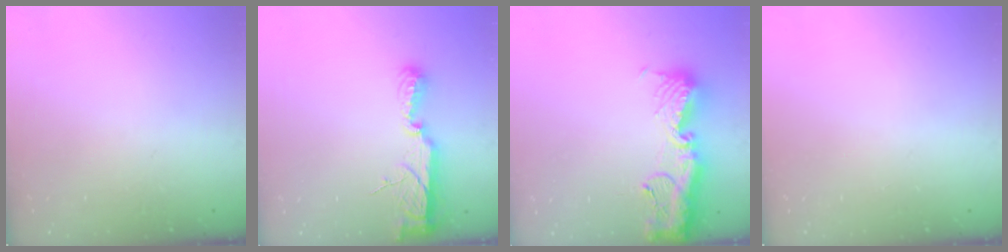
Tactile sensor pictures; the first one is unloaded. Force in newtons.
{"total": 8.4, "press": 8.4, "slide": 0.5}
{"total": 15.0, "press": 14.9, "slide": 1.8}
{"total": 0.0}